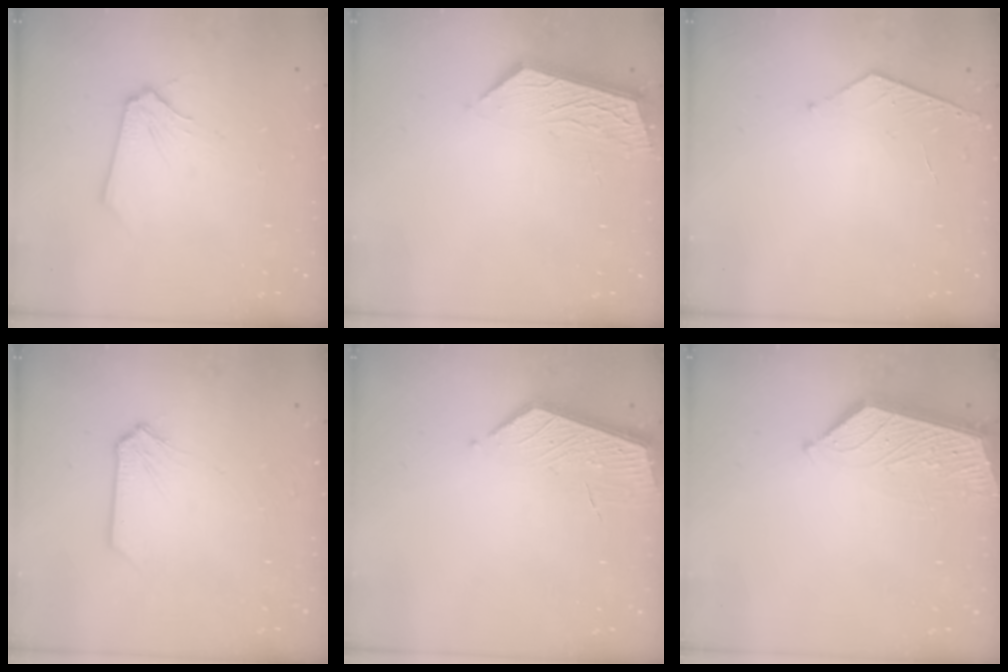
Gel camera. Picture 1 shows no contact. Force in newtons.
{"total": 5.2, "press": 5.2, "slide": 0.1}
{"total": 5.2, "press": 5.1, "slide": 0.5}
{"total": 0.0}
{"total": 3.5, "press": 3.5, "slide": 0.4}
{"total": 6.3, "press": 6.2, "slide": 0.5}